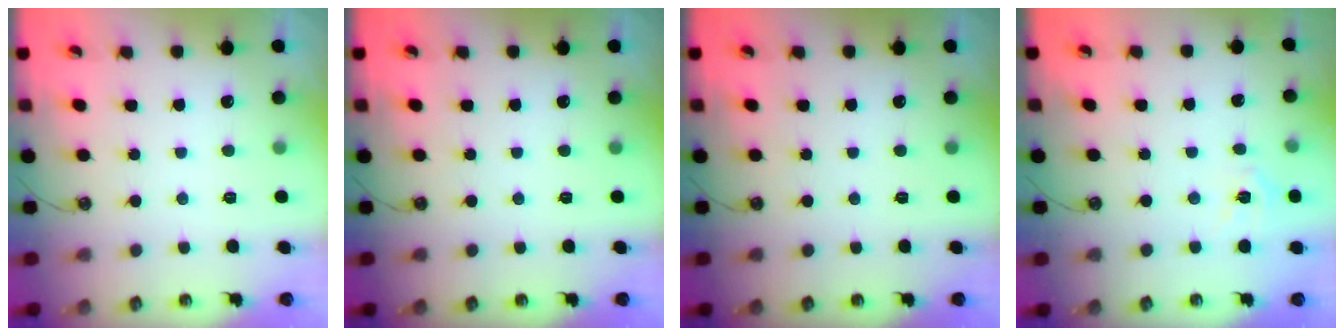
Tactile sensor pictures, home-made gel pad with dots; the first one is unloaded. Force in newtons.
{"total": 0.0}
{"total": 0.0}
{"total": 5.4, "press": 5.3, "slide": 0.6}